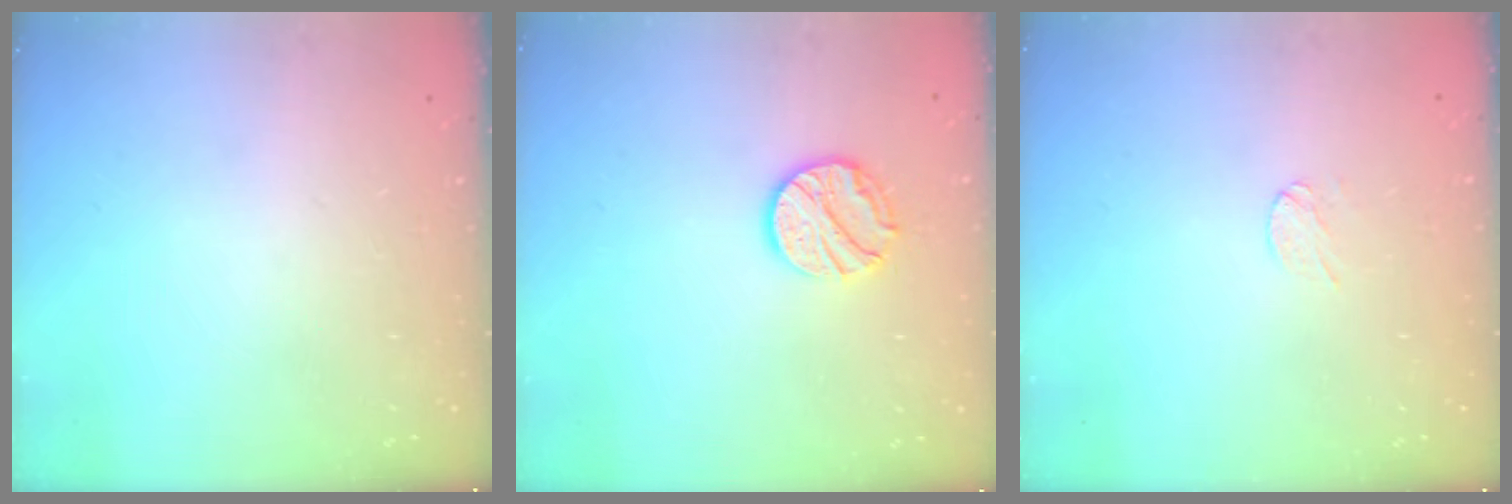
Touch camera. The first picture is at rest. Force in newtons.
{"total": 11.1, "press": 11.1, "slide": 1.0}
{"total": 3.0, "press": 3.0, "slide": 0.2}